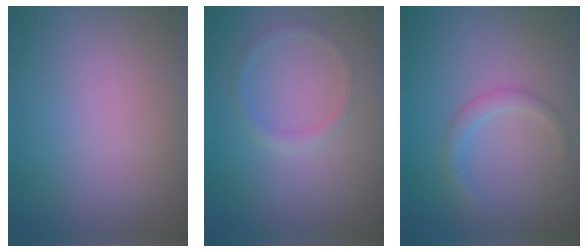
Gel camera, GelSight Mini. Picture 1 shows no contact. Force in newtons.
{"total": 1.2, "press": 1.2, "slide": 0.0}
{"total": 1.5, "press": 1.5, "slide": 0.1}